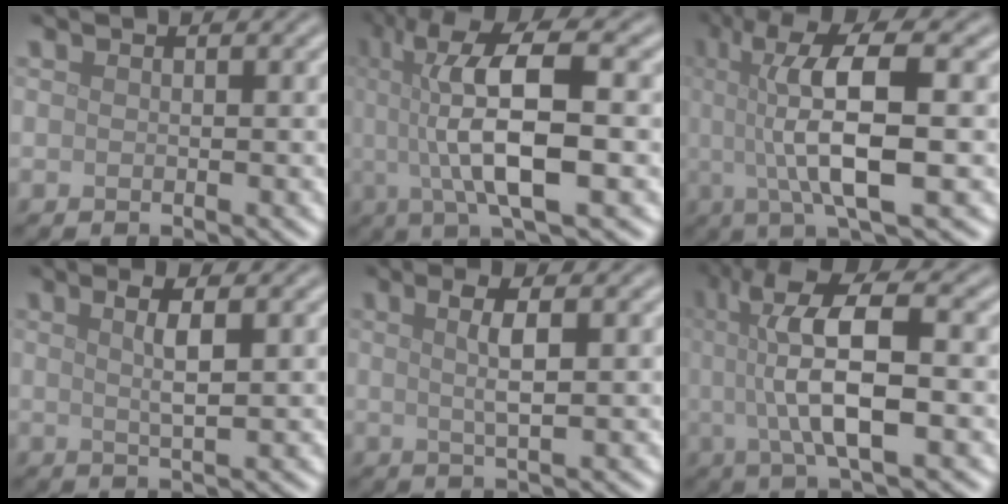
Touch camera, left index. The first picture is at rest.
{"total": 10.5, "force": [0.6, 3.1, 10.0], "torque": [-0.168, 0.013, 0.010]}
{"total": 9.5, "force": [0.5, 2.5, 9.1], "torque": [-0.152, 0.006, 0.009]}
{"total": 2.7, "force": [0.8, 0.6, 2.5], "torque": [-0.042, 0.003, 0.014]}
{"total": 3.0, "force": [0.7, 0.7, 2.8], "torque": [-0.048, 0.003, 0.012]}
{"total": 9.8, "force": [0.7, 3.1, 9.2], "torque": [-0.152, 0.017, 0.006]}